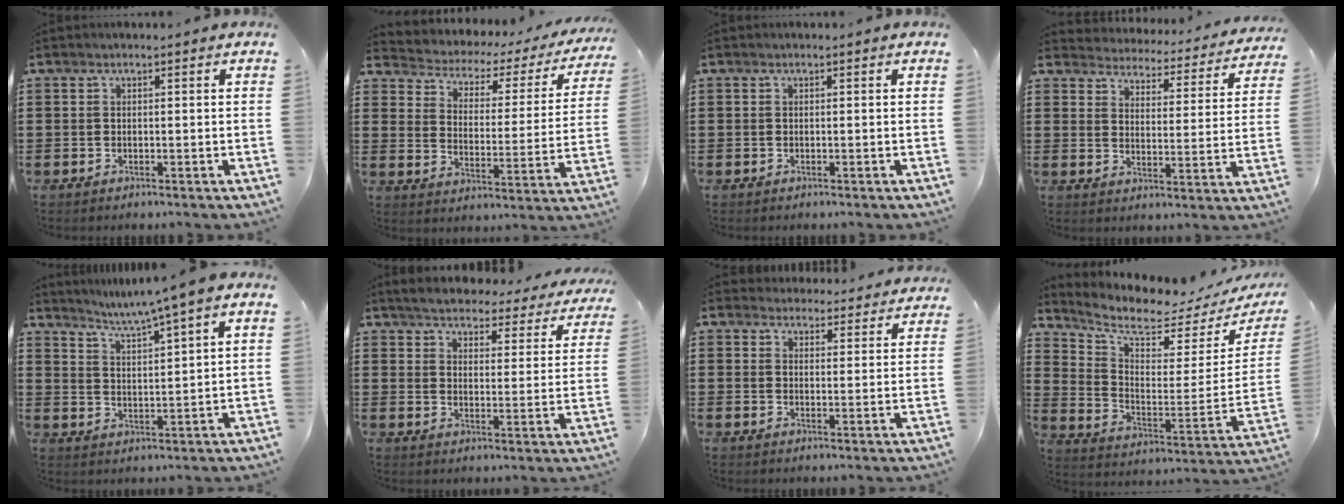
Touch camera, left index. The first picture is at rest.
{"total": 2.5, "force": [2.0, 1.3, 0.8], "torque": [-0.034, -0.022, 0.021]}
{"total": 0.0}
{"total": 3.7, "force": [3.7, 0.1, -0.2], "torque": [-0.015, -0.039, 0.058]}
{"total": 4.5, "force": [3.5, -1.3, 2.4], "torque": [-0.061, -0.024, 0.052]}
{"total": 4.4, "force": [4.3, 0.2, 0.7], "torque": [-0.040, -0.033, 0.071]}
{"total": 3.9, "force": [3.9, 0.5, 0.1], "torque": [-0.015, -0.016, 0.072]}
{"total": 5.8, "force": [5.2, 0.9, 2.3], "torque": [-0.076, -0.057, 0.086]}